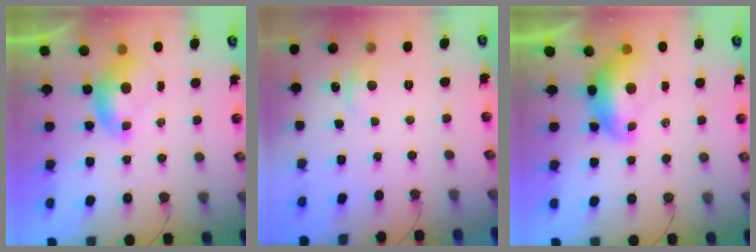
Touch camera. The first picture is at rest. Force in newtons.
{"total": 1.3, "press": 1.1, "slide": 0.7}
{"total": 2.2, "press": 2.1, "slide": 0.7}